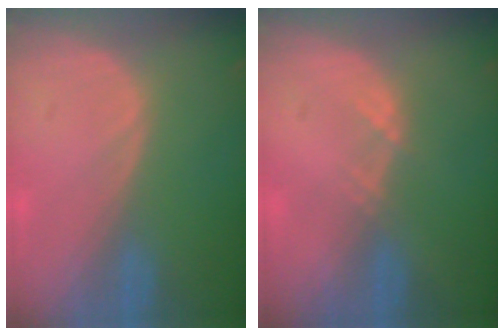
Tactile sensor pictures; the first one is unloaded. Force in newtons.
{"total": 1.3, "press": 1.1, "slide": 0.7}